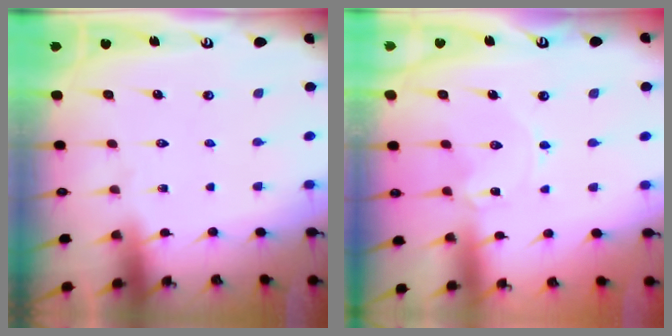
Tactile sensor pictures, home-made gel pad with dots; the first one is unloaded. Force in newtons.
{"total": 1.1, "press": 1.1, "slide": 0.2}